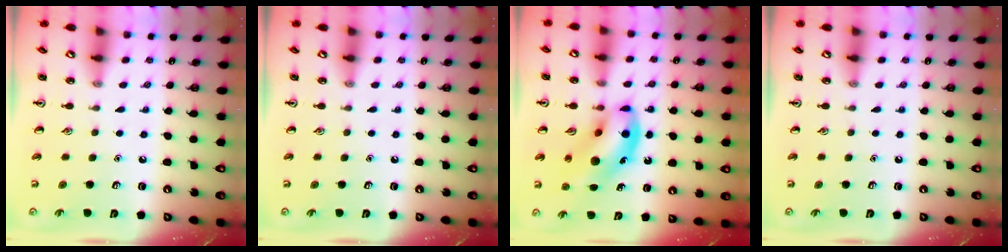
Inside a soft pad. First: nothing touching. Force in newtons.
{"total": 0.0}
{"total": 13.2, "press": 12.7, "slide": 3.7}
{"total": 0.0}